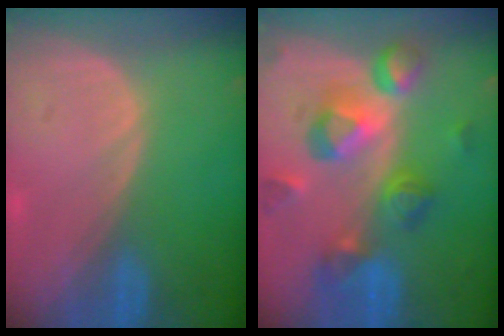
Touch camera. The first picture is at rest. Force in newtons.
{"total": 10.4, "press": 9.3, "slide": 4.7}